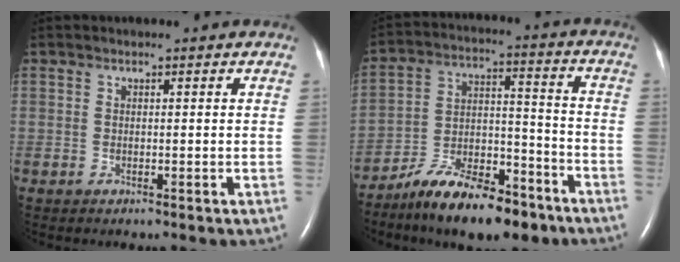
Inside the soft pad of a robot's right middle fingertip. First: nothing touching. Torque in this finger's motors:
{"motor_torque": [1.07, -1.07, 0.35, 0.11]}